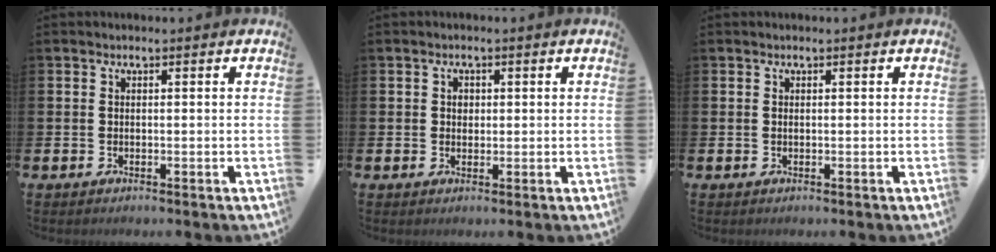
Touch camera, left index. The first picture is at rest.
{"total": 1.3, "force": [0.4, 1.1, 0.5], "torque": [0.014, -0.002, 0.001]}
{"total": 0.0}